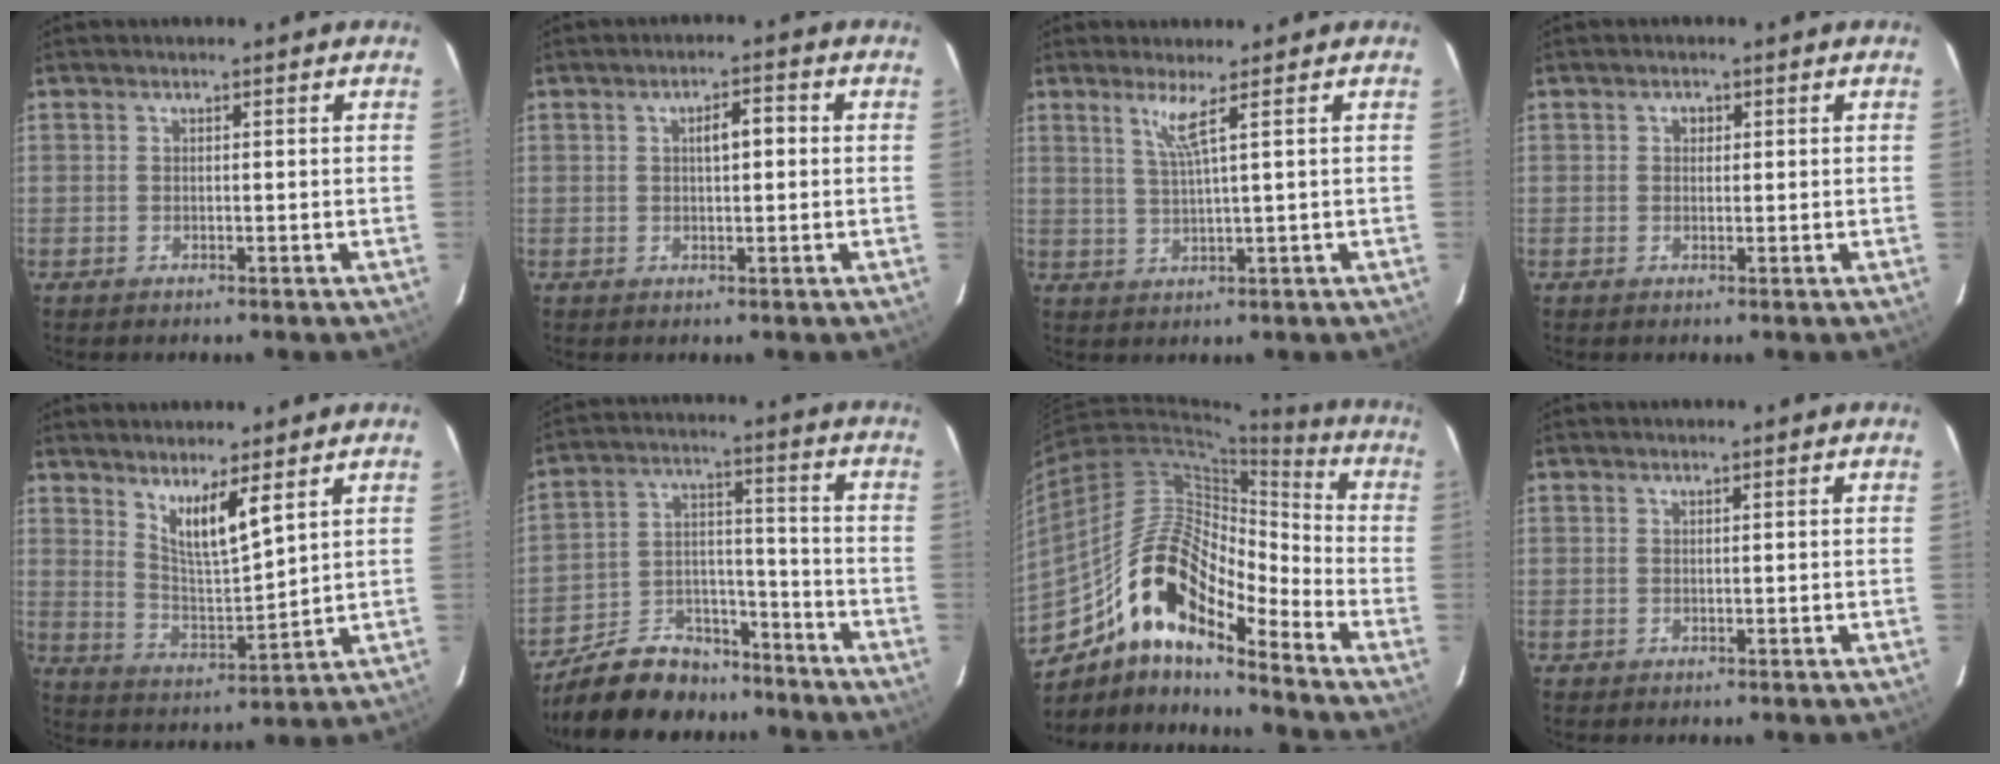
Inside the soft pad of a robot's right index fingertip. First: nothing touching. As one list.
[{"total": 3.5, "force": [0.6, 1.3, 3.2], "torque": [-0.055, 0.011, 0.011]}, {"total": 3.7, "force": [2.1, -1.1, 2.8], "torque": [-0.052, -0.010, 0.042]}, {"total": 1.3, "force": [0.3, 1.2, 0.4], "torque": [-0.006, 0.006, 0.004]}, {"total": 8.5, "force": [5.5, 1.3, 6.4], "torque": [-0.113, -0.012, 0.107]}, {"total": 15.4, "force": [-12.7, 7.4, 4.6], "torque": [-0.109, 0.040, -0.195]}, {"total": 17.3, "force": [-11.2, 5.9, 11.8], "torque": [-0.203, 0.009, -0.219]}, {"total": 0.0}]